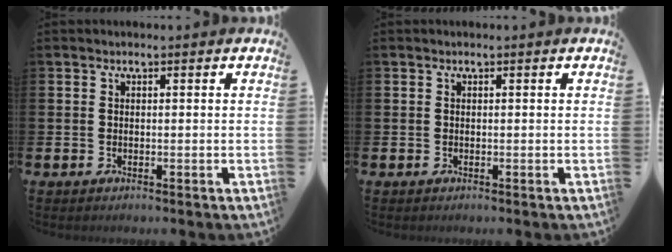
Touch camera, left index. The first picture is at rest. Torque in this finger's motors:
{"motor_torque": [0.00, 0.00, 0.02, 0.01]}